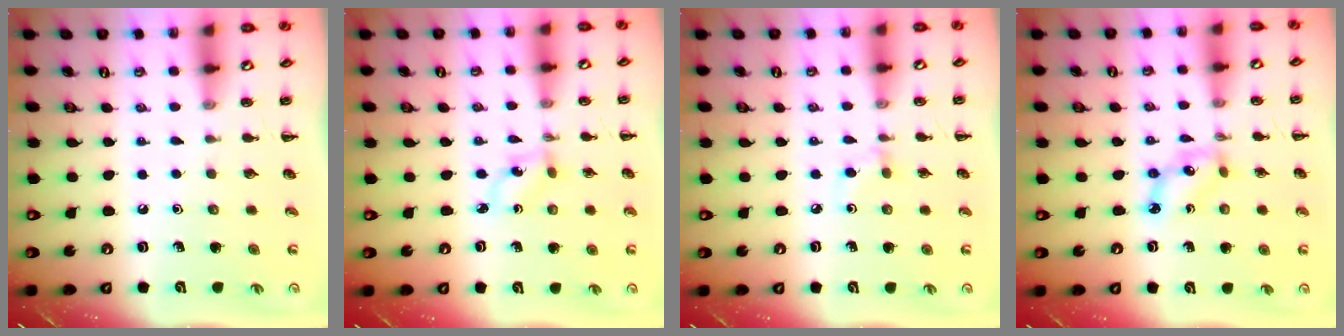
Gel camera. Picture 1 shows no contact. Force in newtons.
{"total": 1.0, "press": 0.9, "slide": 0.5}
{"total": 4.2, "press": 3.8, "slide": 1.8}
{"total": 5.2, "press": 5.0, "slide": 1.3}